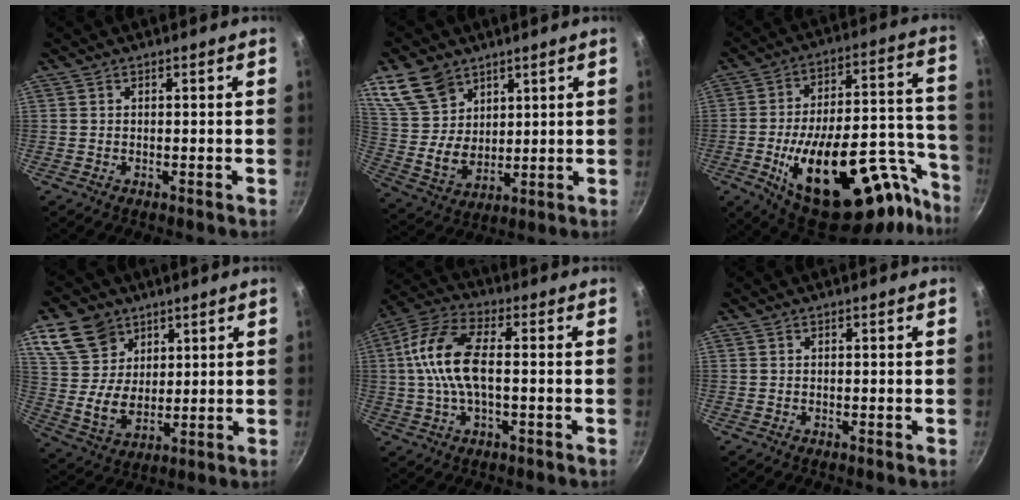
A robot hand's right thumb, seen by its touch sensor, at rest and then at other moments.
{"total": 13.7, "force": [7.8, 9.6, 5.9], "torque": [-0.085, -0.032, 0.166]}
{"total": 31.9, "force": [-15.6, 14.1, 24.0], "torque": [-0.279, 0.085, -0.224]}
{"total": 14.1, "force": [7.1, 10.5, 6.1], "torque": [-0.091, -0.024, 0.145]}
{"total": 13.1, "force": [0.2, 6.3, 11.5], "torque": [-0.230, 0.029, -0.012]}
{"total": 0.0}